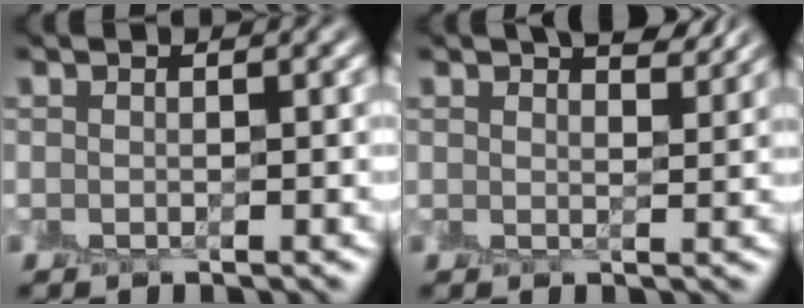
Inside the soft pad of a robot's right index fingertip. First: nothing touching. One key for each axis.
{"total": 4.9, "fx": 3.6, "fy": 1.6, "fz": 3.0, "tx": -0.019, "ty": 0.019, "tz": 0.033}